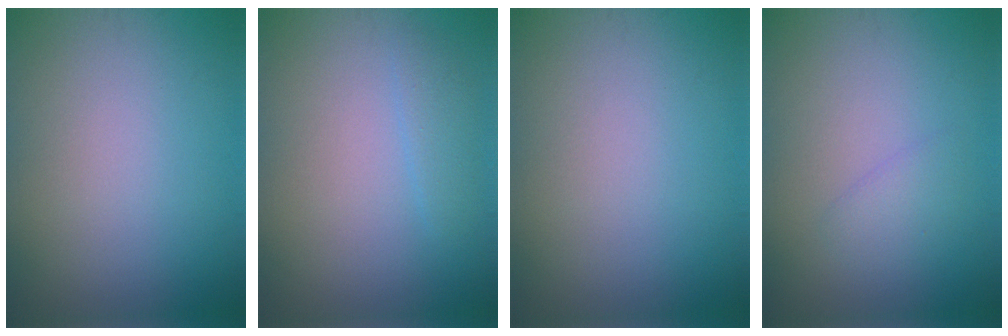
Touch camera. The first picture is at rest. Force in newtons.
{"total": 1.4, "press": 1.4, "slide": 0.0}
{"total": 0.0}
{"total": 1.3, "press": 1.3, "slide": 0.1}